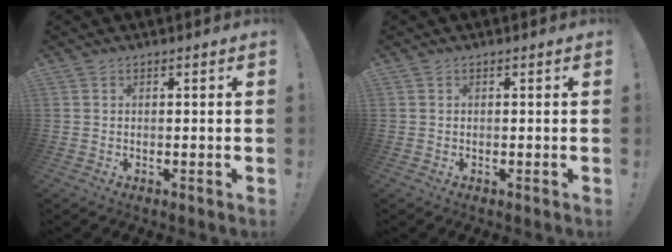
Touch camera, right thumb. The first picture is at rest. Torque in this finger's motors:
{"motor_torque": [-0.04, 0.11, -0.26, 0.26, 0.01]}